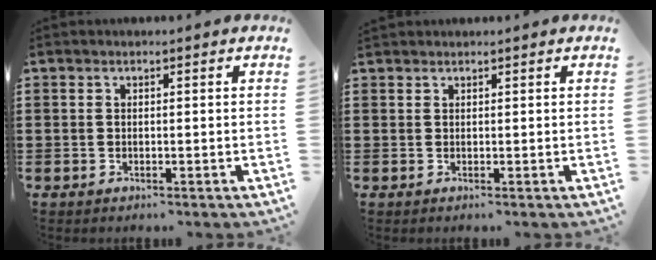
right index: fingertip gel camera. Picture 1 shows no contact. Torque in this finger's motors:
{"motor_torque": [0.63, 0.98, 0.07, 0.03]}